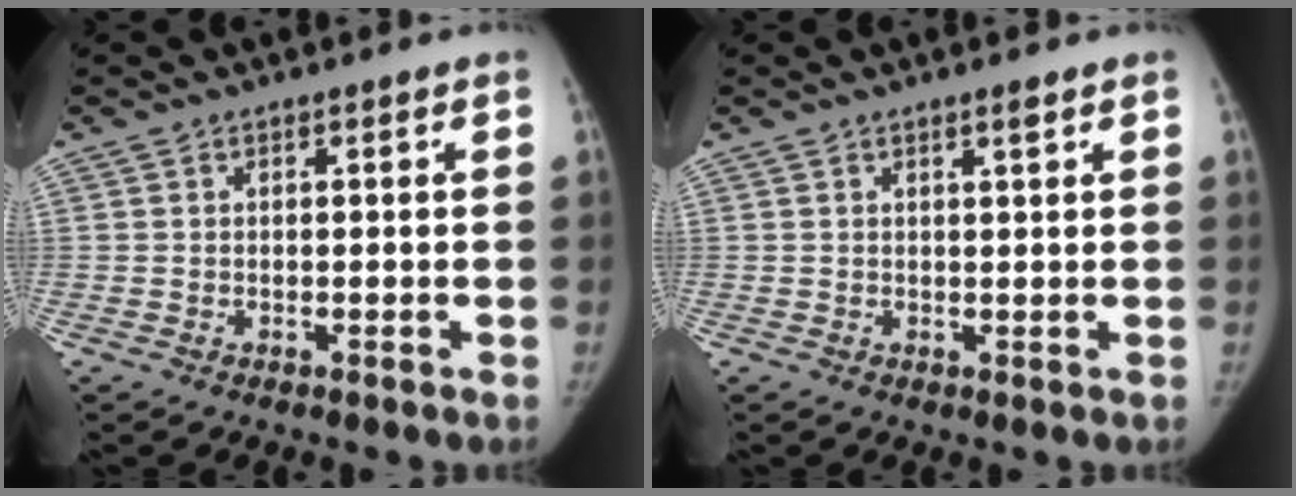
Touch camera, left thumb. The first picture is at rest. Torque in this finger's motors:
{"motor_torque": [-0.25, -0.13, 0.08, 0.19, -0.08]}